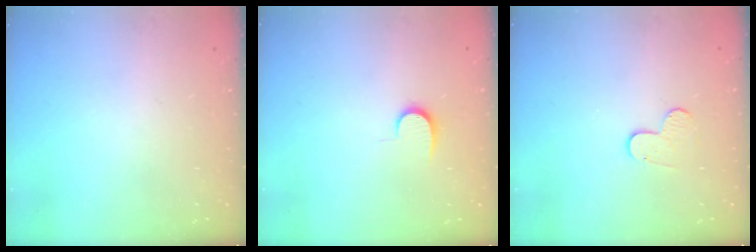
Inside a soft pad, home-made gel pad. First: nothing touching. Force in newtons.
{"total": 6.7, "press": 6.7, "slide": 0.7}
{"total": 5.5, "press": 5.5, "slide": 0.5}